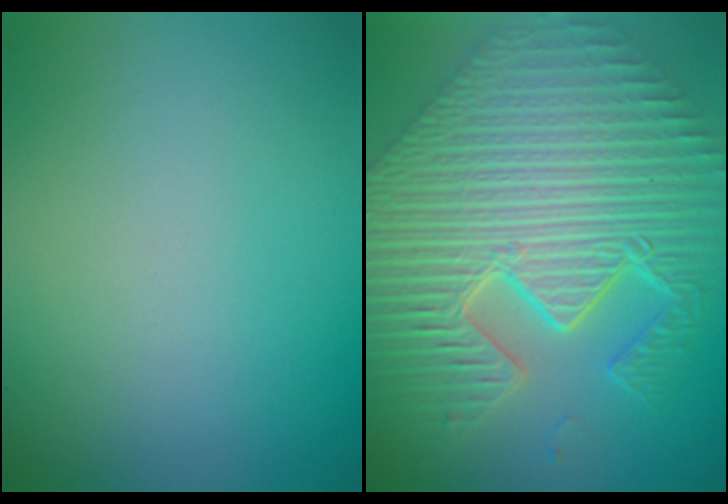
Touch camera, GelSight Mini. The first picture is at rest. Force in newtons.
{"total": 12.4, "press": 8.0, "slide": 9.5}